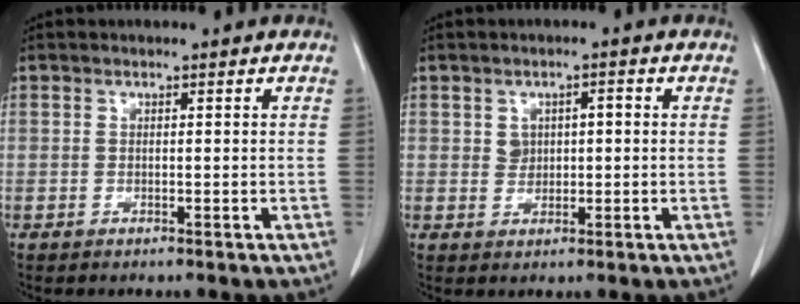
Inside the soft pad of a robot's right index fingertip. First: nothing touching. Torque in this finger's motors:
{"motor_torque": [-0.13, 0.03, 0.00, 0.00]}